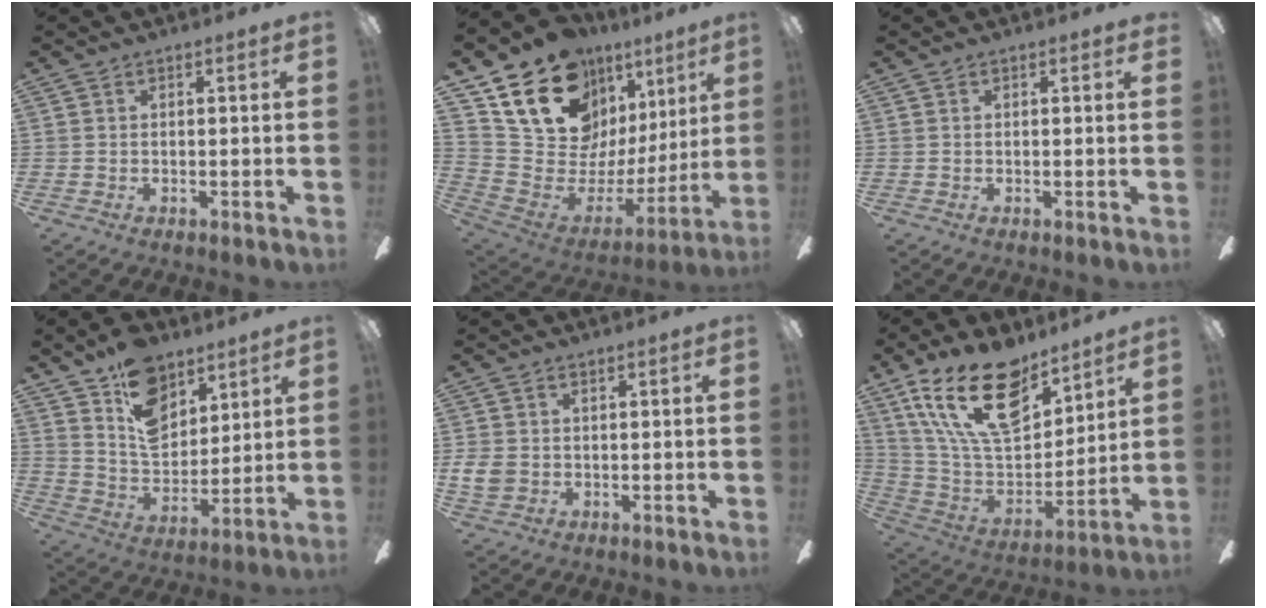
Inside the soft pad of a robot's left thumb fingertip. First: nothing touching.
{"total": 20.4, "force": [13.6, 12.4, 8.9], "torque": [-0.160, -0.088, 0.262]}
{"total": 0.0}
{"total": 15.0, "force": [9.5, 9.2, 7.1], "torque": [-0.112, -0.045, 0.177]}
{"total": 4.4, "force": [-0.1, 3.6, 2.5], "torque": [-0.065, 0.002, -0.004]}
{"total": 24.2, "force": [14.6, 12.2, 15.0], "torque": [-0.287, -0.075, 0.261]}